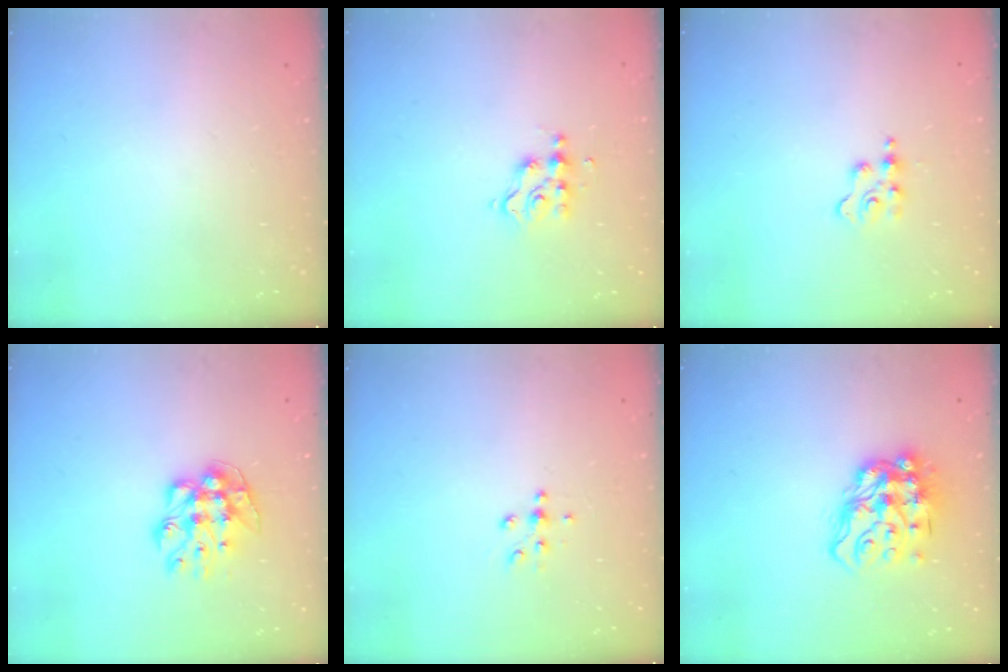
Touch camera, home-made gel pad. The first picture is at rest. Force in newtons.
{"total": 5.4, "press": 5.4, "slide": 0.4}
{"total": 3.2, "press": 3.2, "slide": 0.4}
{"total": 9.7, "press": 9.7, "slide": 0.4}
{"total": 5.8, "press": 5.5, "slide": 2.0}
{"total": 16.6, "press": 16.5, "slide": 1.6}